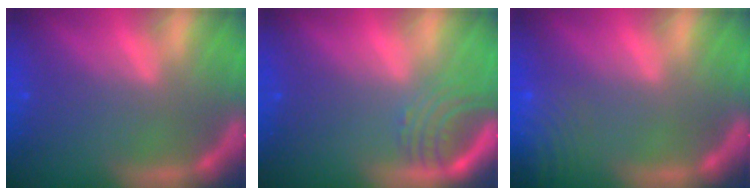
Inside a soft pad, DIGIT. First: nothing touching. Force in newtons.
{"total": 3.9}
{"total": 9.5}